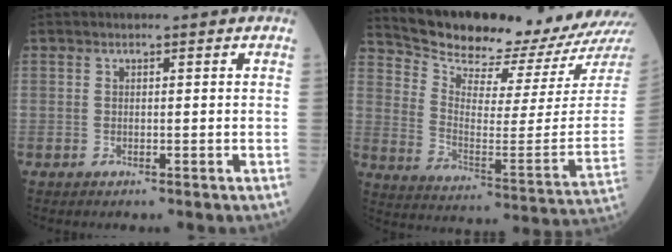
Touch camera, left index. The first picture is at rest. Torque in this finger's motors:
{"motor_torque": [0.85, -1.28, -0.04, 0.01]}